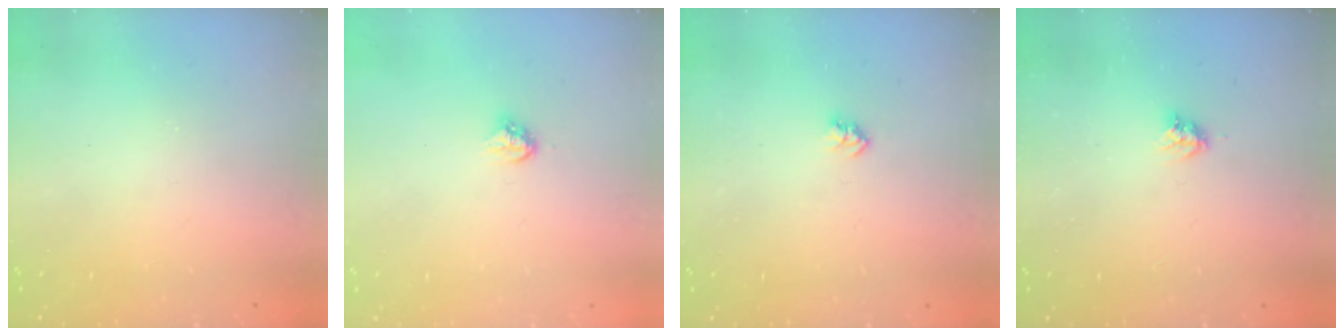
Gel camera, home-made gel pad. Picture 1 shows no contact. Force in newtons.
{"total": 3.7, "press": 3.6, "slide": 0.5}
{"total": 2.6, "press": 2.6, "slide": 0.4}
{"total": 3.5, "press": 3.5, "slide": 0.4}